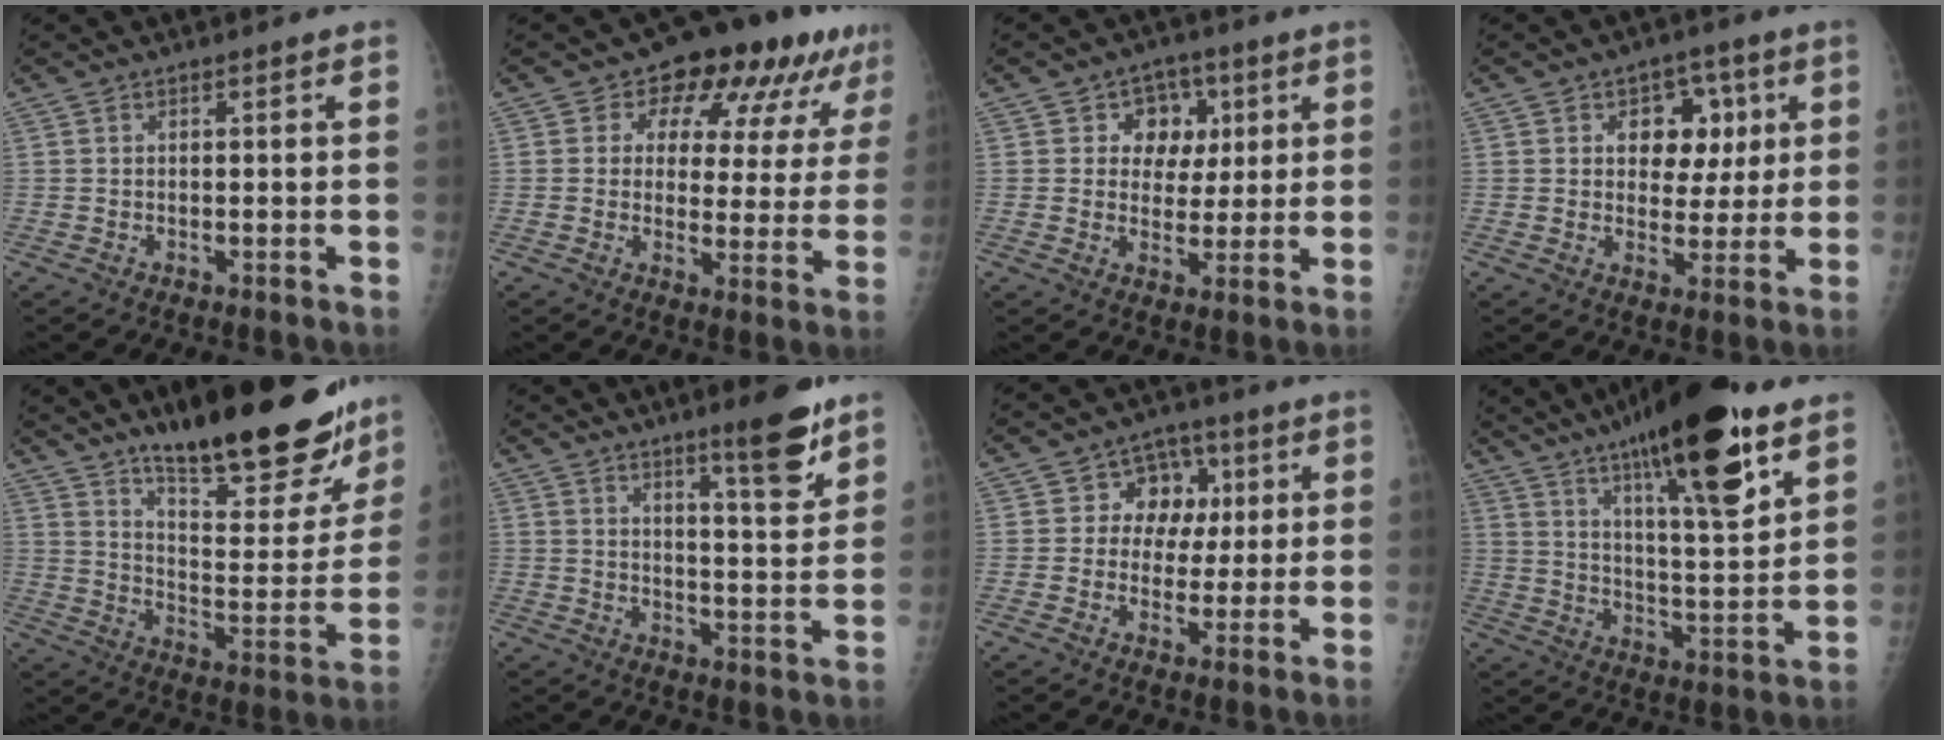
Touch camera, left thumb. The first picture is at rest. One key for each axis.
{"total": 15.1, "fx": 8.8, "fy": 8.6, "fz": 8.8, "tx": -0.066, "ty": -0.017, "tz": 0.108}
{"total": 7.7, "fx": 2.5, "fy": 6.5, "fz": 3.2, "tx": 0.004, "ty": 0.000, "tz": 0.035}
{"total": 8.9, "fx": 2.7, "fy": 6.7, "fz": 5.2, "tx": -0.017, "ty": -0.003, "tz": 0.037}
{"total": 26.1, "fx": 18.9, "fy": 7.3, "fz": 16.5, "tx": -0.199, "ty": -0.098, "tz": 0.281}
{"total": 9.5, "fx": 6.7, "fy": 1.3, "fz": 6.7, "tx": -0.083, "ty": -0.050, "tz": 0.100}
{"total": 7.9, "fx": 1.7, "fy": 6.9, "fz": 3.6, "tx": 0.000, "ty": 0.007, "tz": 0.021}
{"total": 23.2, "fx": 13.9, "fy": 5.2, "fz": 17.9, "tx": -0.274, "ty": -0.049, "tz": 0.223}